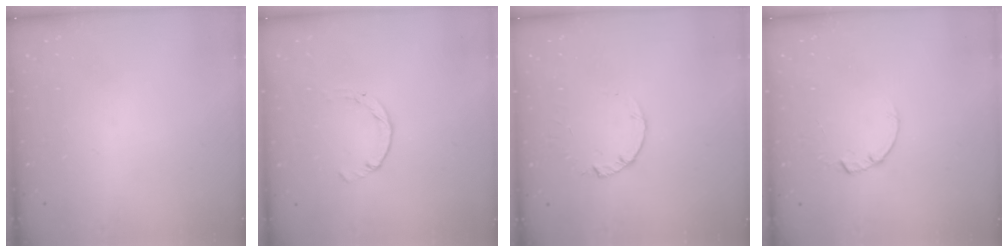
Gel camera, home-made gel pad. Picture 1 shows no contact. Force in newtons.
{"total": 0.0}
{"total": 1.0, "press": 0.9, "slide": 0.3}
{"total": 1.5, "press": 1.5, "slide": 0.3}